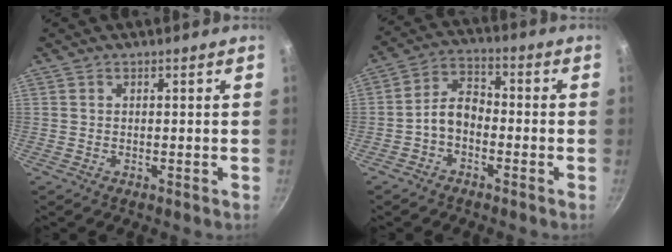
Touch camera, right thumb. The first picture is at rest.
{"total": 6.3, "force": [-2.3, 4.2, 4.2], "torque": [-0.061, 0.040, -0.052]}